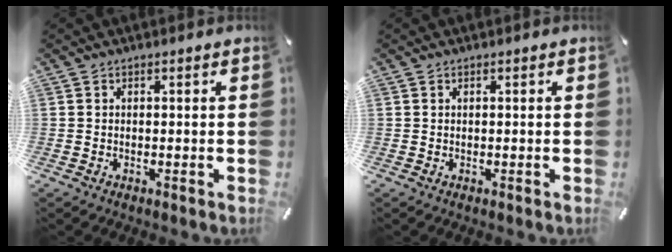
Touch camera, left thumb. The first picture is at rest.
{"total": 0.0}